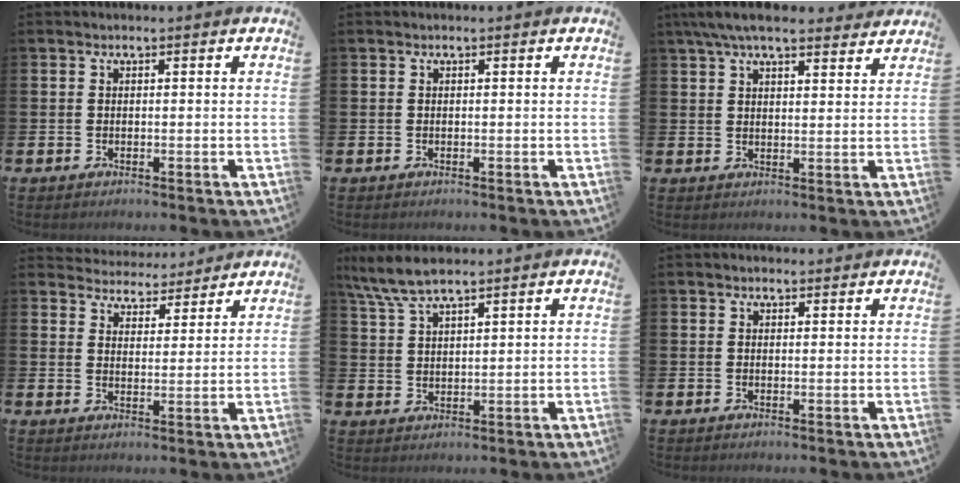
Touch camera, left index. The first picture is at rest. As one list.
[{"total": 0.0}, {"total": 6.5, "force": [5.8, 1.4, 2.6], "torque": [-0.062, -0.014, 0.106]}, {"total": 4.4, "force": [4.3, 1.1, -0.4], "torque": [-0.003, -0.033, 0.074]}, {"total": 6.3, "force": [5.4, 0.9, 3.1], "torque": [-0.073, -0.013, 0.099]}, {"total": 0.9, "force": [0.8, 0.4, 0.2], "torque": [0.010, -0.001, 0.010]}]